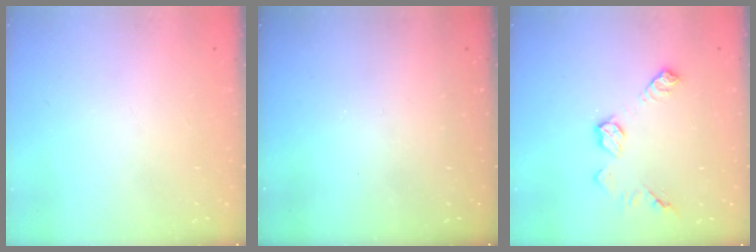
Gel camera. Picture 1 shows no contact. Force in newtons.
{"total": 0.0}
{"total": 9.1, "press": 9.1, "slide": 0.2}